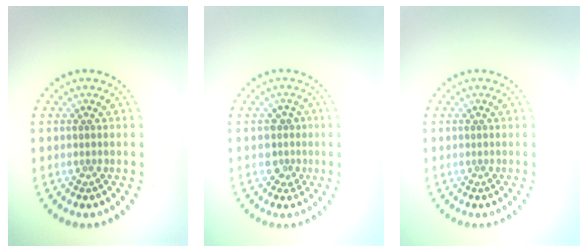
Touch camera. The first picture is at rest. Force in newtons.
{"total": 1.9, "press": 1.6, "slide": 1.1}
{"total": 0.0}